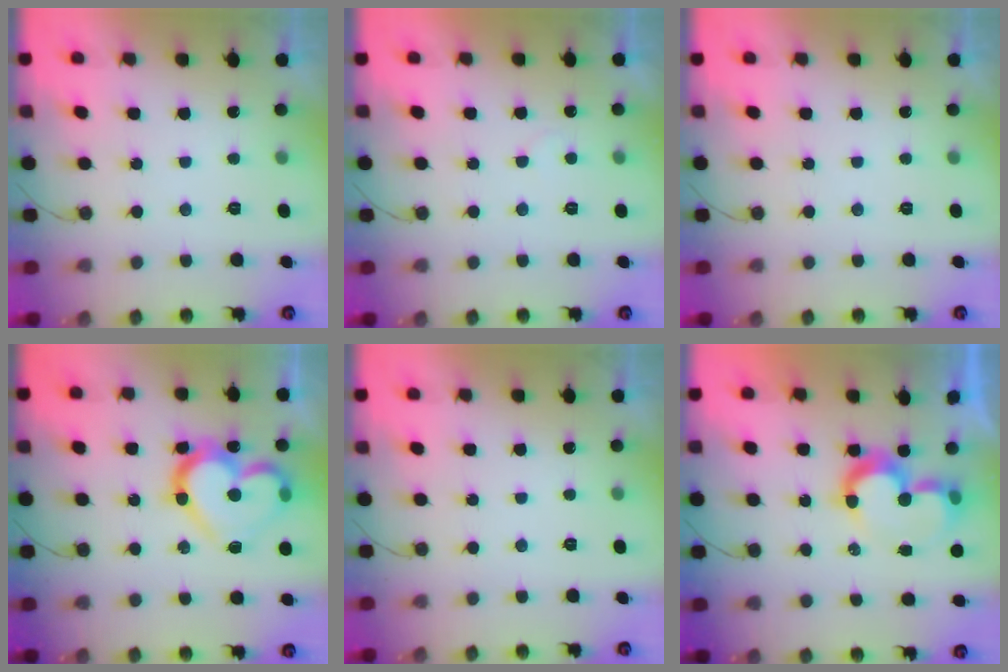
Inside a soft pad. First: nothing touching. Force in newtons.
{"total": 3.8, "press": 3.8, "slide": 0.3}
{"total": 0.0}
{"total": 19.0, "press": 19.0, "slide": 1.6}
{"total": 0.0}
{"total": 8.8, "press": 8.2, "slide": 3.1}